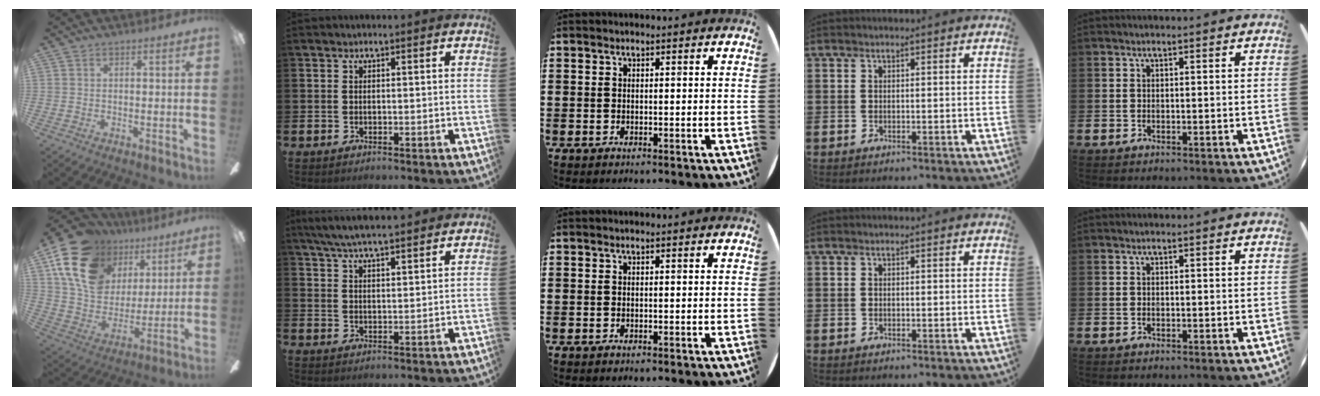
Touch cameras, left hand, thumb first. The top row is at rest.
{"thumb": {"total": 20.7, "force": [10.5, 14.6, 10.2], "torque": [-0.209, -0.037, 0.197]}, "index": {"total": 6.2, "force": [5.9, 0.4, 1.8], "torque": [-0.057, -0.022, 0.109]}}